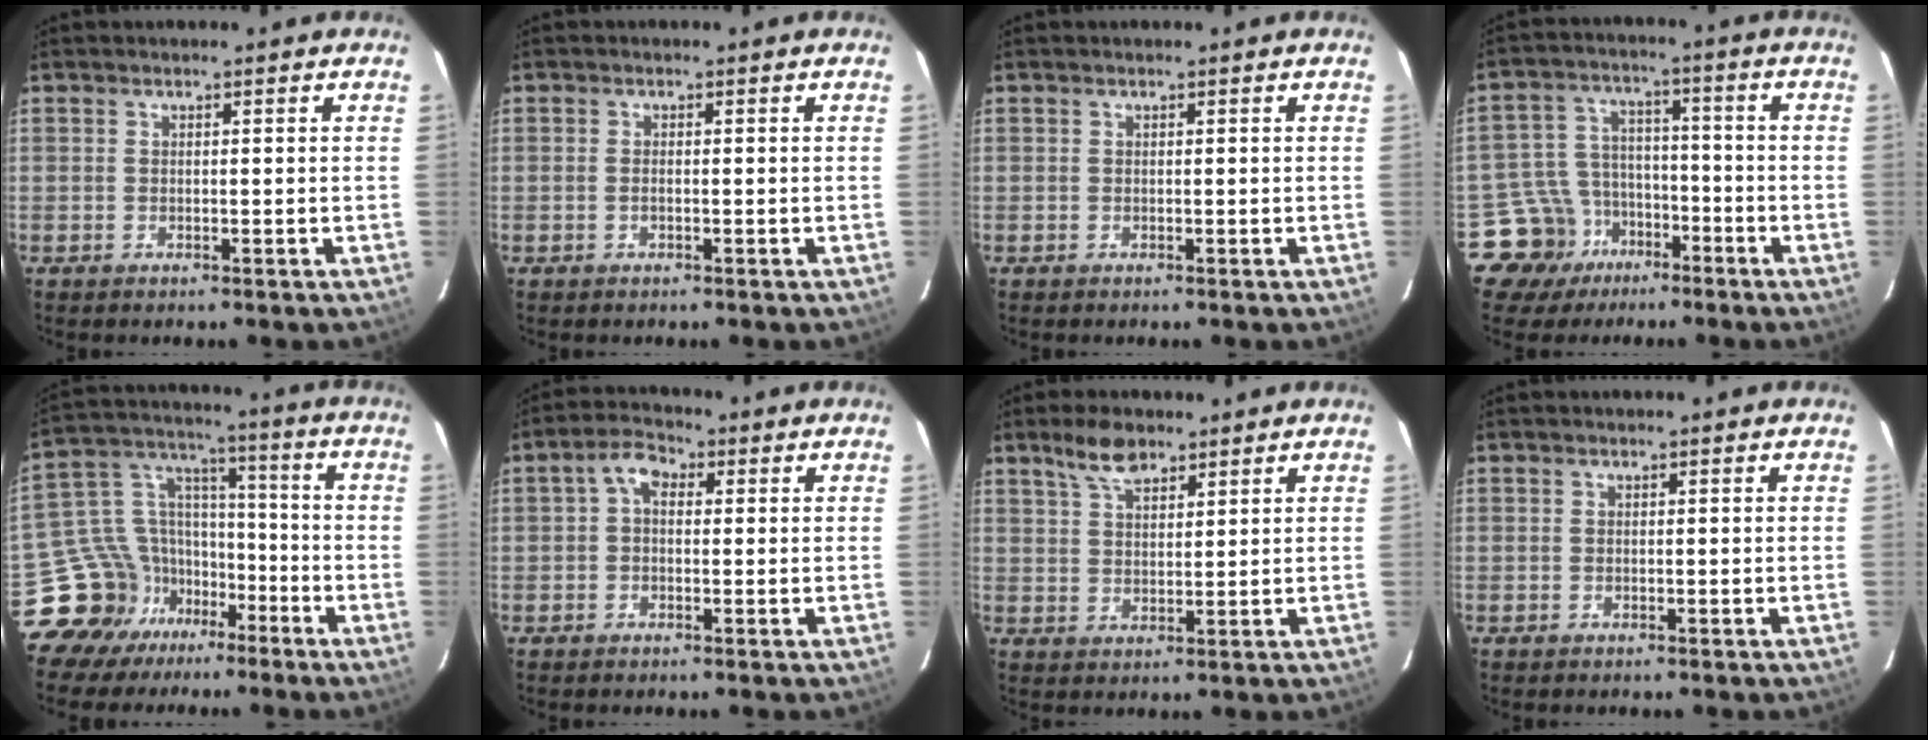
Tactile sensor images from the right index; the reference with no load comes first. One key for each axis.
{"total": 0.7, "fx": -0.2, "fy": 0.3, "fz": 0.6, "tx": -0.012, "ty": 0.003, "tz": -0.003}
{"total": 0.0}
{"total": 9.7, "fx": -6.3, "fy": 7.3, "fz": 0.2, "tx": -0.028, "ty": 0.039, "tz": -0.100}
{"total": 13.7, "fx": -9.1, "fy": 10.0, "fz": 2.4, "tx": -0.070, "ty": 0.064, "tz": -0.154}
{"total": 3.7, "fx": 0.5, "fy": 2.7, "fz": 2.6, "tx": -0.048, "ty": 0.018, "tz": 0.006}
{"total": 5.9, "fx": 4.3, "fy": 2.3, "fz": 3.2, "tx": -0.056, "ty": 0.009, "tz": 0.081}
{"total": 0.0}